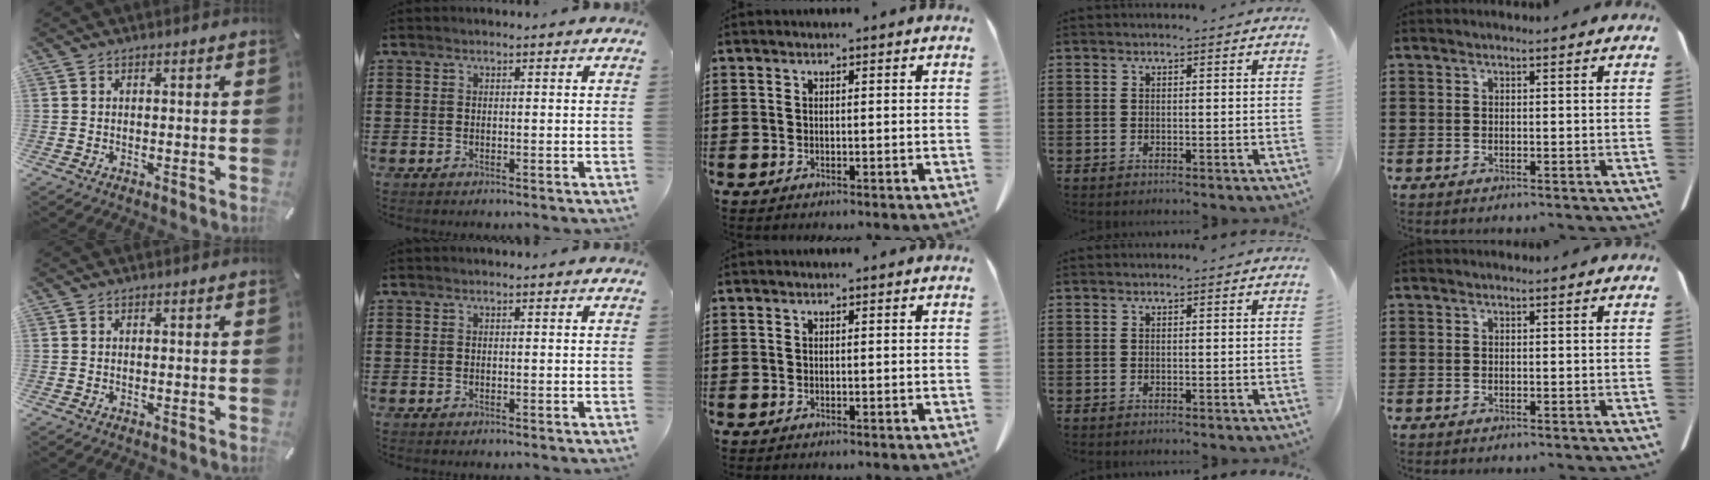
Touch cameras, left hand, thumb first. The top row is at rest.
{}